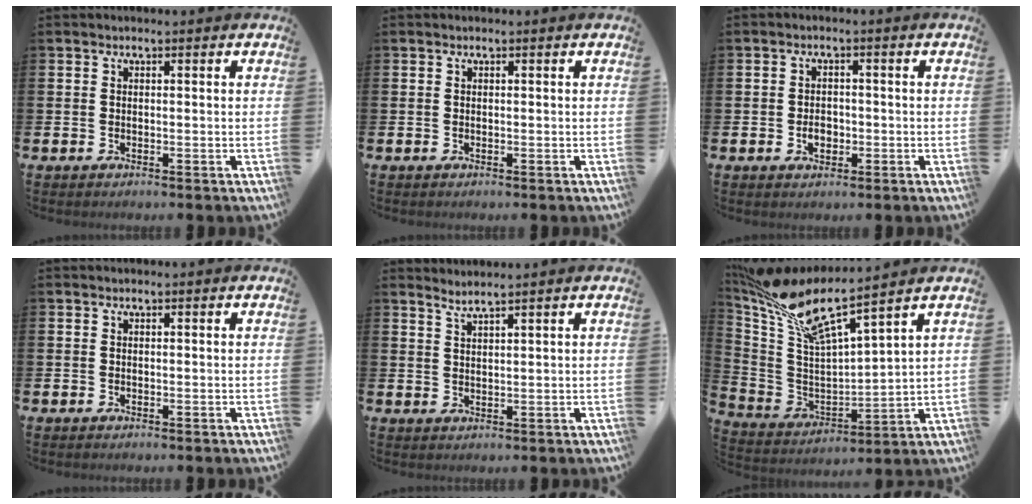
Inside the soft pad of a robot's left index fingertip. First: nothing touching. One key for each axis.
{"total": 0.0}
{"total": 2.5, "fx": -0.7, "fy": 1.8, "fz": 1.5, "tx": -0.014, "ty": -0.003, "tz": -0.020}
{"total": 0.0}
{"total": 1.9, "fx": 1.8, "fy": -0.4, "fz": 0.2, "tx": -0.011, "ty": -0.004, "tz": 0.035}
{"total": 9.5, "fx": 7.6, "fy": 0.8, "fz": 5.6, "tx": -0.145, "ty": -0.054, "tz": 0.124}